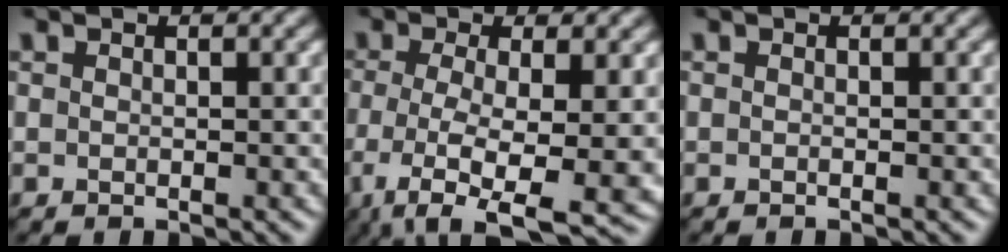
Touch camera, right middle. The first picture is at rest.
{"total": 8.0, "force": [-3.2, 2.6, 6.8], "torque": [-0.134, -0.025, -0.054]}
{"total": 0.0}